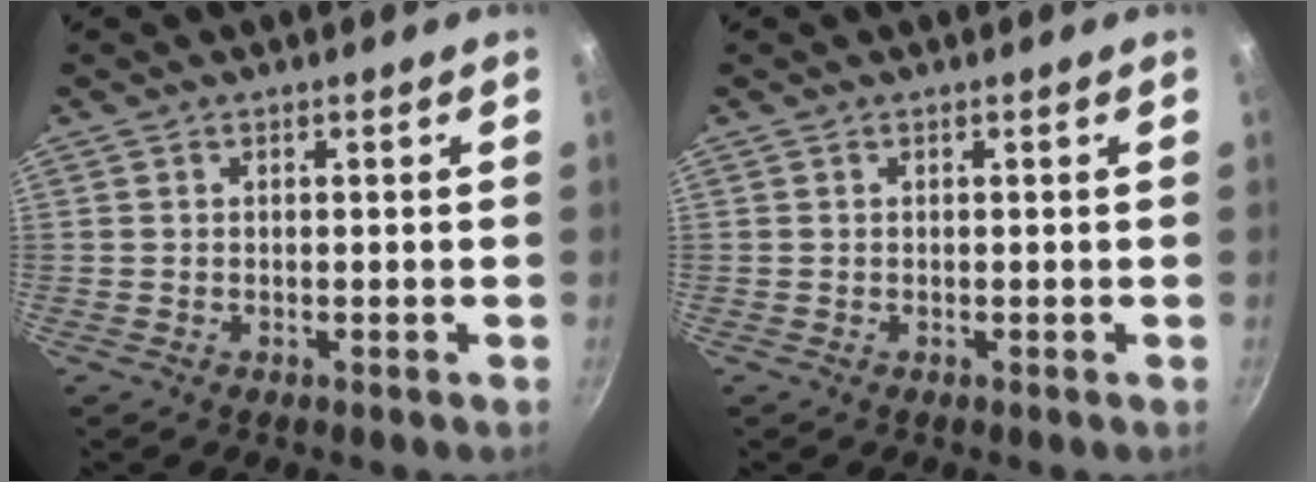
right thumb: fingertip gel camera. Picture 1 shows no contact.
{"total": 0.0}